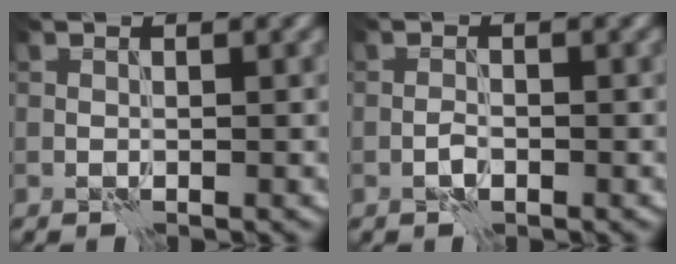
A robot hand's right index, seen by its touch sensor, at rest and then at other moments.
{"total": 1.2, "force": [-0.7, 0.6, 0.8], "torque": [-0.017, 0.003, -0.015]}